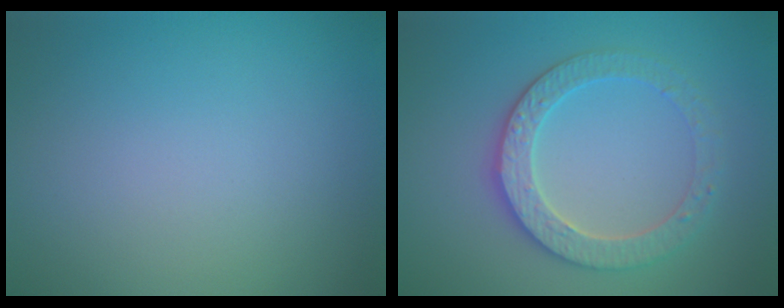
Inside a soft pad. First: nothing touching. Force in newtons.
{"total": 3.8, "press": 3.7, "slide": 1.2}